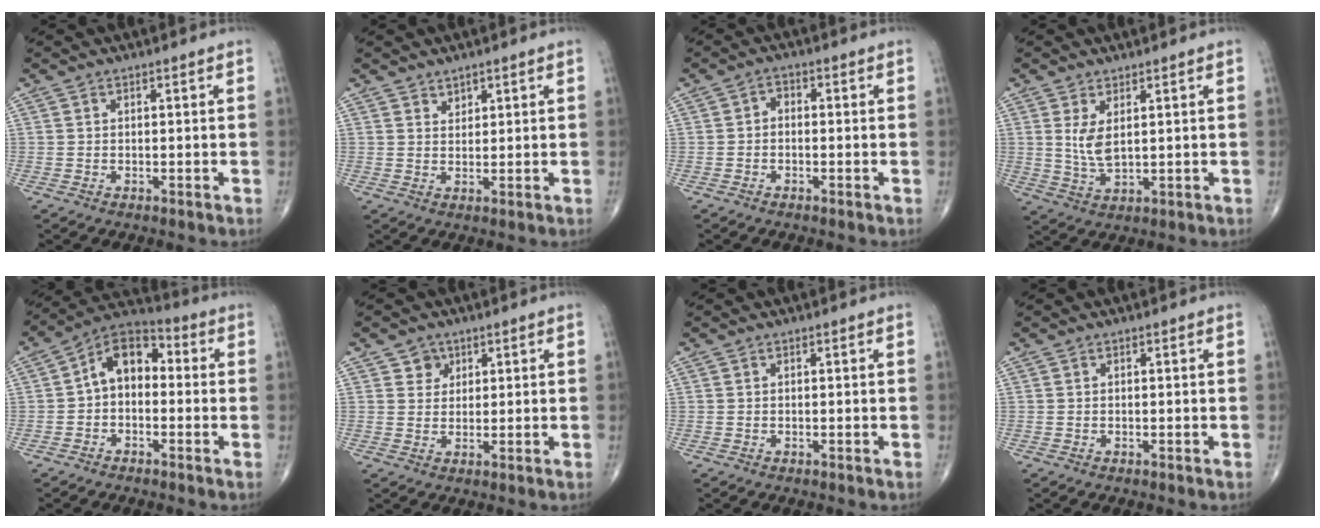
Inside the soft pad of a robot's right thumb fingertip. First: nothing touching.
{"total": 1.7, "force": [1.4, 1.0, 0.3], "torque": [0.008, -0.010, 0.021]}
{"total": 1.9, "force": [-0.4, 1.4, 1.3], "torque": [-0.008, 0.013, -0.017]}
{"total": 4.7, "force": [1.4, 2.0, 4.0], "torque": [-0.078, -0.014, 0.037]}
{"total": 9.4, "force": [0.0, 6.3, 7.0], "torque": [-0.086, 0.037, -0.022]}
{"total": 3.1, "force": [1.7, 2.6, 0.5], "torque": [0.009, -0.009, 0.025]}
{"total": 0.0}
{"total": 0.0}